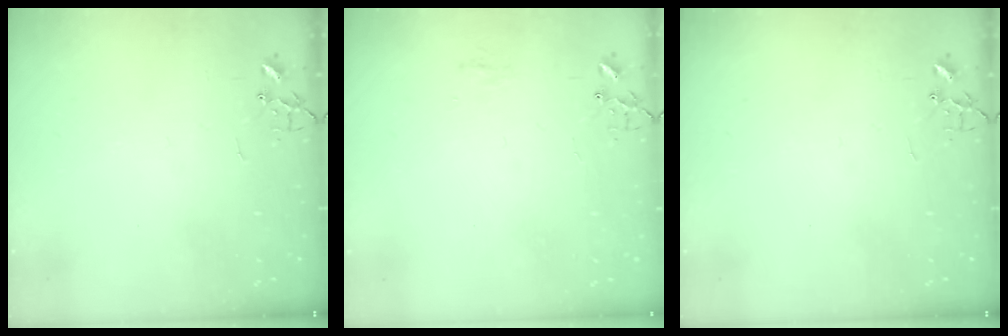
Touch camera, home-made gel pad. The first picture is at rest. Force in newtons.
{"total": 6.0, "press": 5.9, "slide": 0.8}
{"total": 0.0}